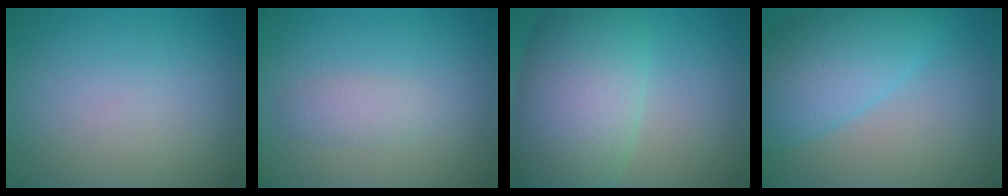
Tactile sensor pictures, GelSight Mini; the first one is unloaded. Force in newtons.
{"total": 1.5, "press": 1.5, "slide": 0.1}
{"total": 10.7, "press": 10.7, "slide": 0.2}
{"total": 7.7, "press": 7.7, "slide": 0.3}